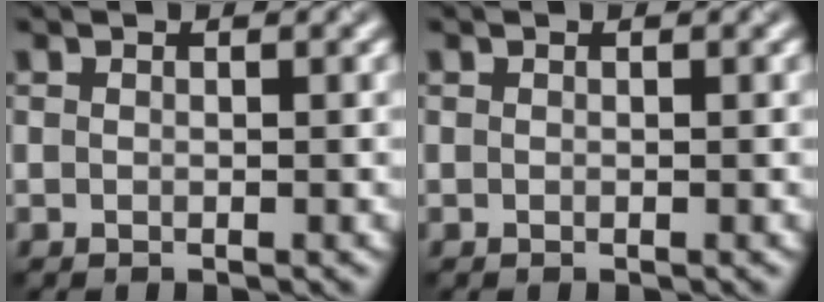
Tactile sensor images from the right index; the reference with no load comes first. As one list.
[{"total": 0.0}]